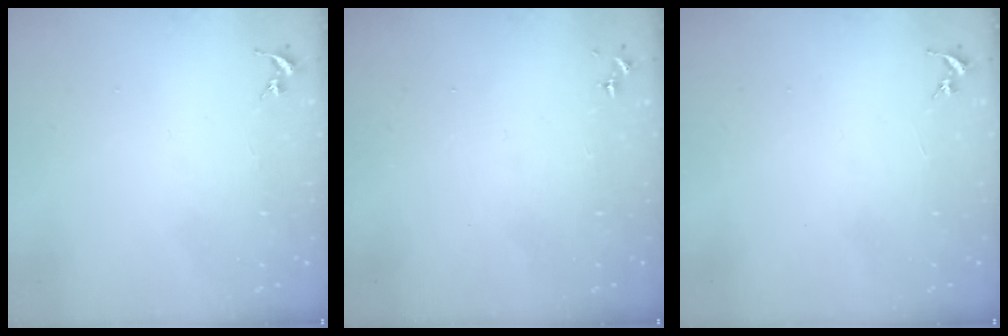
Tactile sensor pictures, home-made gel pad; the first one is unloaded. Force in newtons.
{"total": 0.0}
{"total": 0.0}